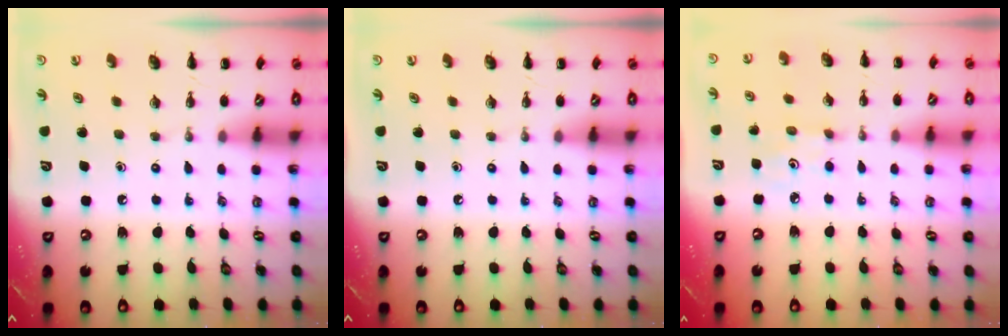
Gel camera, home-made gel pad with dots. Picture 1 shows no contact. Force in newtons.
{"total": 0.0}
{"total": 2.7, "press": 2.7, "slide": 0.3}